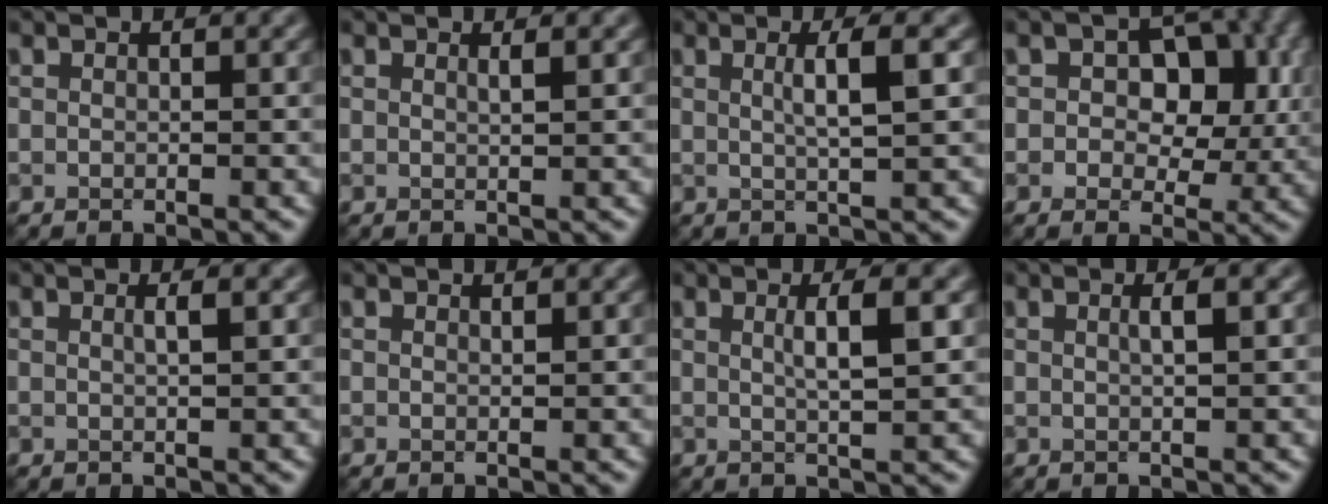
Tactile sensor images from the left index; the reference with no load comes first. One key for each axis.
{"total": 0.9, "fx": 0.4, "fy": 0.3, "fz": 0.7, "tx": -0.003, "ty": 0.001, "tz": 0.004}
{"total": 3.2, "fx": 0.6, "fy": 0.7, "fz": 3.1, "tx": -0.042, "ty": 0.004, "tz": 0.005}
{"total": 6.4, "fx": 1.1, "fy": 4.4, "fz": 4.6, "tx": -0.049, "ty": -0.003, "tz": 0.010}
{"total": 1.4, "fx": 0.3, "fy": 0.4, "fz": 1.3, "tx": -0.015, "ty": 0.005, "tz": -0.001}
{"total": 0.0}
{"total": 3.3, "fx": 0.7, "fy": 0.8, "fz": 3.2, "tx": -0.042, "ty": 0.003, "tz": 0.008}
{"total": 1.7, "fx": 0.4, "fy": 0.5, "fz": 1.6, "tx": -0.020, "ty": 0.006, "tz": -0.001}